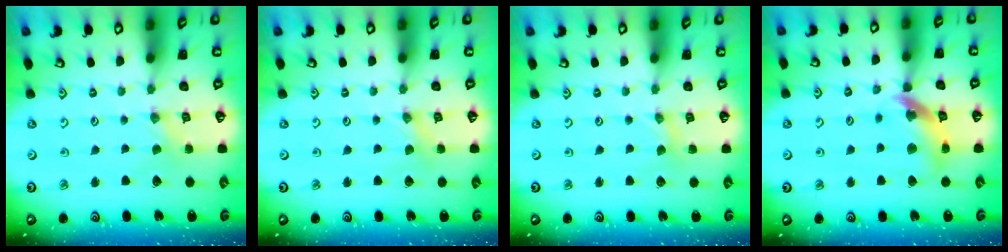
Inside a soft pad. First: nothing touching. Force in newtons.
{"total": 1.2, "press": 1.1, "slide": 0.2}
{"total": 1.4, "press": 1.4, "slide": 0.2}
{"total": 12.3, "press": 12.2, "slide": 1.3}